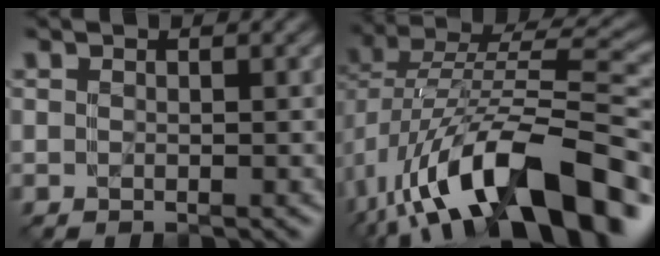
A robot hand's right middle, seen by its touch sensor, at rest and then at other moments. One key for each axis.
{"total": 15.1, "fx": -6.6, "fy": 7.0, "fz": 11.6, "tx": -0.220, "ty": 0.014, "tz": -0.103}